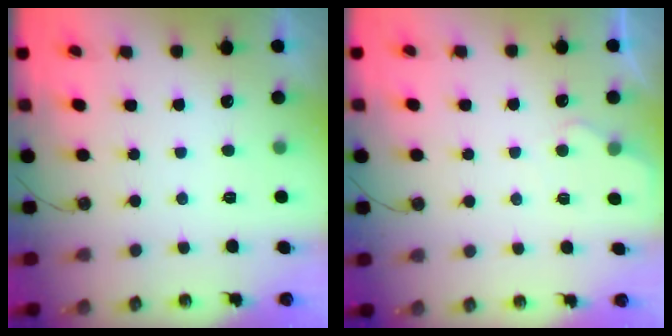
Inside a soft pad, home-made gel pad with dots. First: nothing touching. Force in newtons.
{"total": 3.5, "press": 3.4, "slide": 0.5}